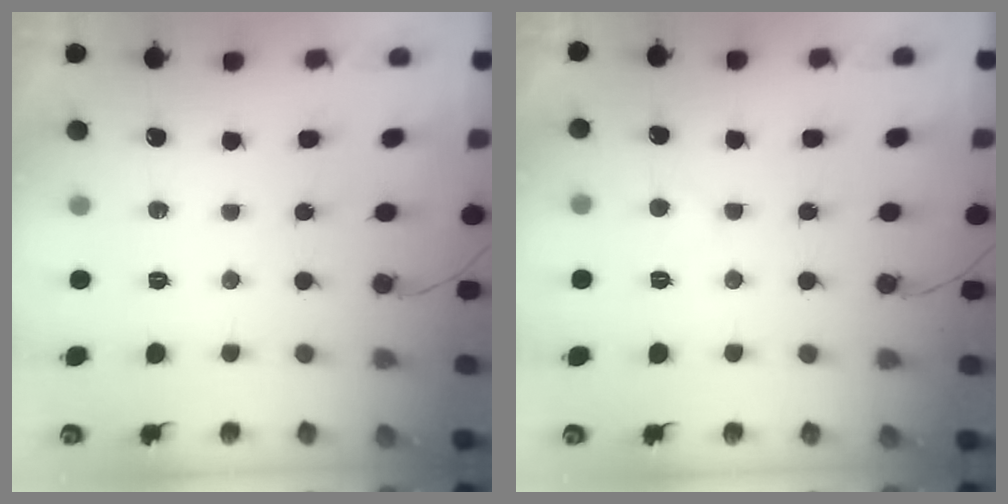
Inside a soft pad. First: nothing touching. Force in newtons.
{"total": 2.8, "press": 2.8, "slide": 0.1}